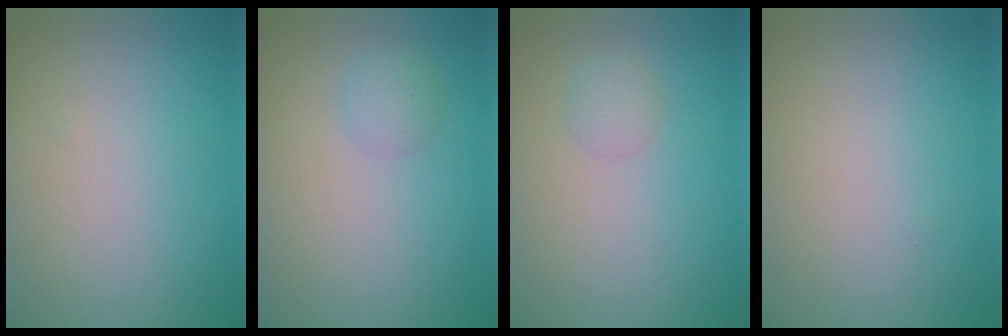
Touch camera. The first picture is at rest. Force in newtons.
{"total": 1.5, "press": 1.5, "slide": 0.0}
{"total": 1.3, "press": 1.3, "slide": 0.0}
{"total": 0.0}